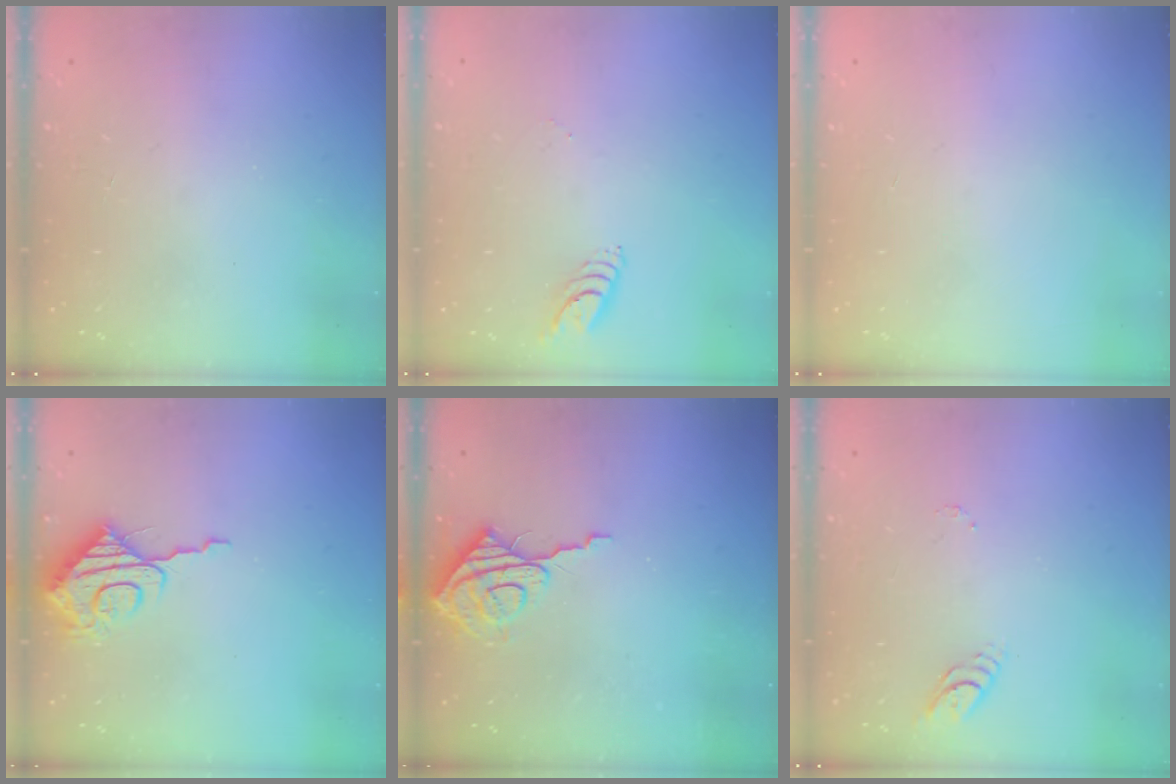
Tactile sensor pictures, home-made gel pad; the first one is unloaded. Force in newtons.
{"total": 5.6, "press": 5.6, "slide": 0.4}
{"total": 0.0}
{"total": 9.7, "press": 9.7, "slide": 0.2}
{"total": 9.5, "press": 9.4, "slide": 0.8}
{"total": 3.9, "press": 3.8, "slide": 0.2}